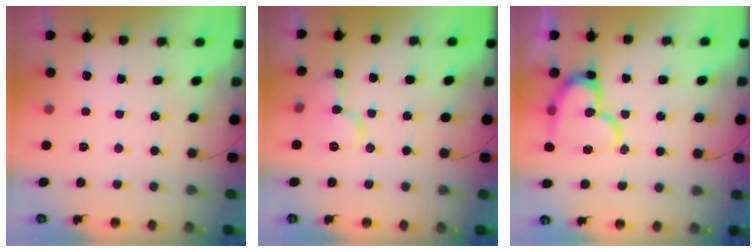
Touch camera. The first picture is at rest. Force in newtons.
{"total": 10.1, "press": 10.1, "slide": 0.9}
{"total": 18.2, "press": 18.2, "slide": 1.5}